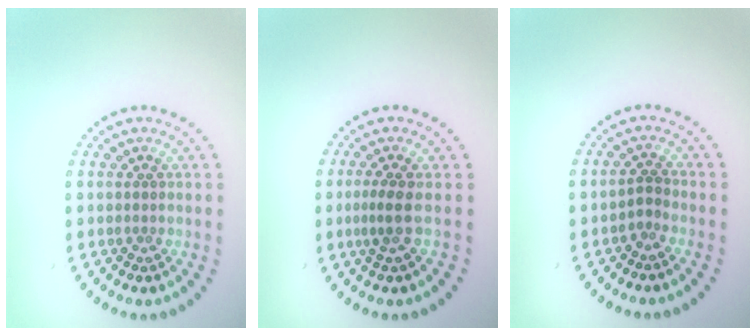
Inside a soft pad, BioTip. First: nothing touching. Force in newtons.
{"total": 1.9, "press": 1.4, "slide": 1.3}
{"total": 1.1, "press": 0.8, "slide": 0.7}